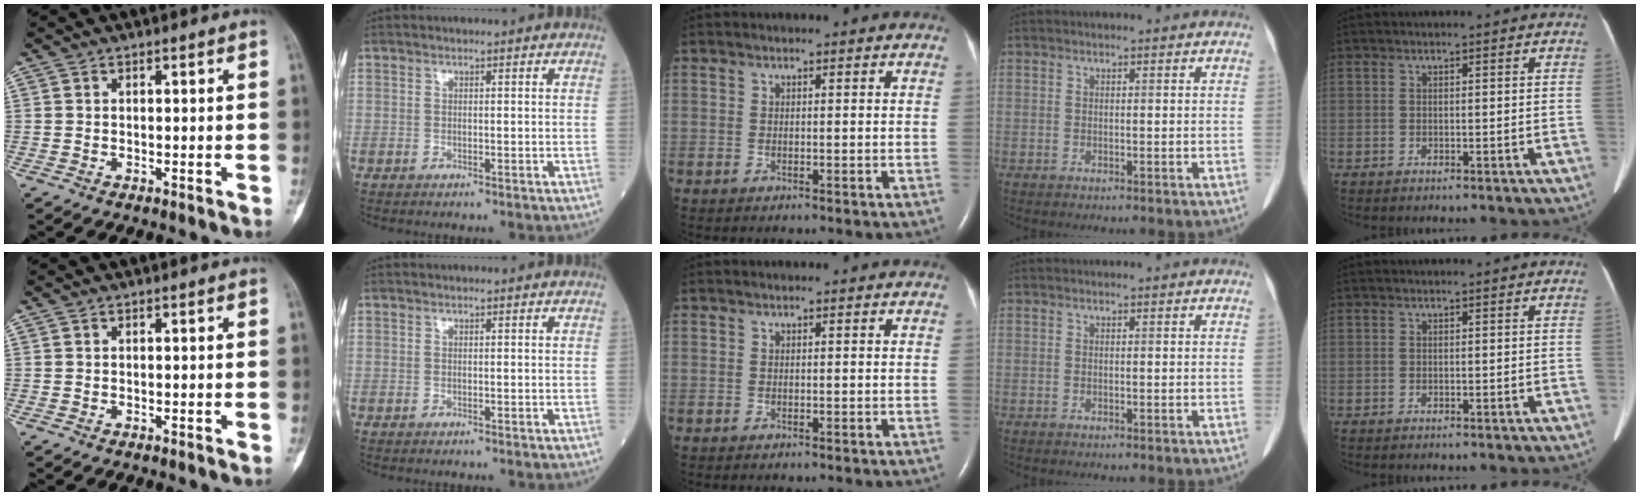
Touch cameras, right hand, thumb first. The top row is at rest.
{}